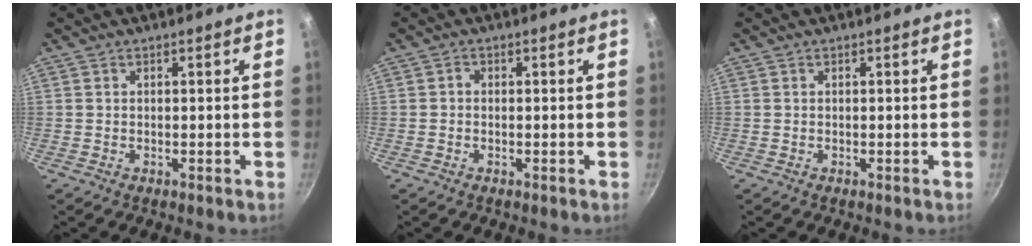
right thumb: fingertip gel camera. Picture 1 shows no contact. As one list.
[{"total": 0.7, "force": [-0.2, 0.6, 0.4], "torque": [-0.006, 0.005, -0.005]}, {"total": 0.0}]